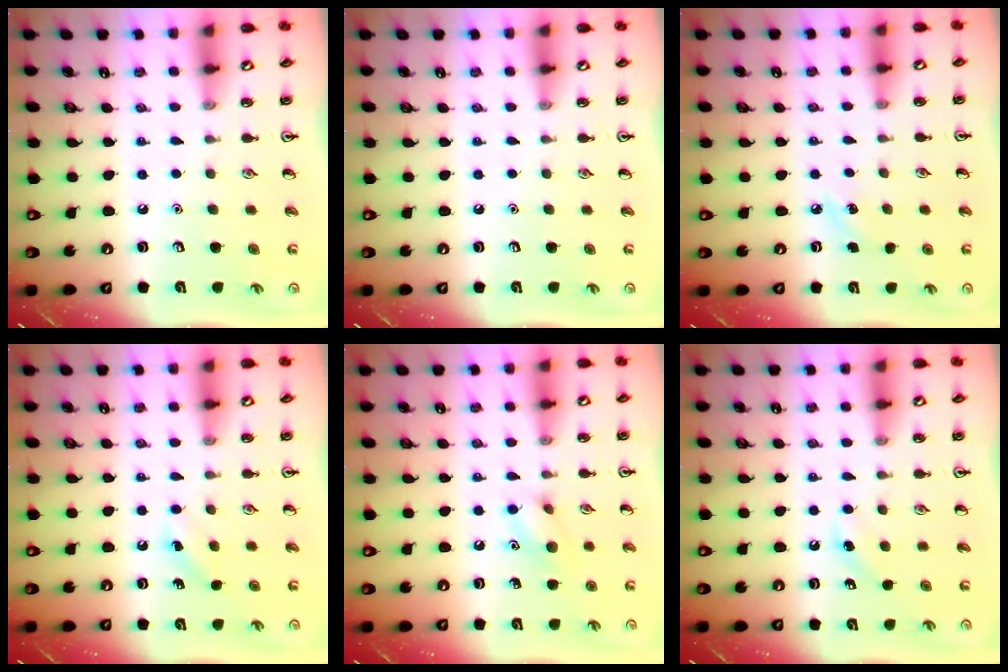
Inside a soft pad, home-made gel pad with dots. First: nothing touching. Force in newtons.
{"total": 0.0}
{"total": 4.5, "press": 4.2, "slide": 1.6}
{"total": 2.8, "press": 2.6, "slide": 1.0}
{"total": 7.8, "press": 7.7, "slide": 1.4}
{"total": 3.8, "press": 3.5, "slide": 1.4}